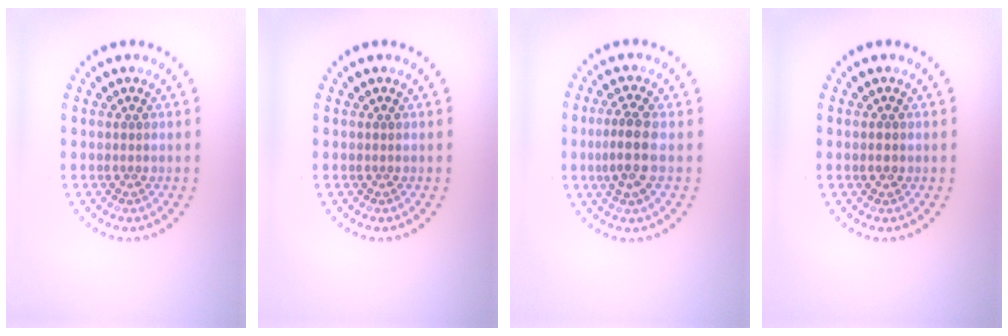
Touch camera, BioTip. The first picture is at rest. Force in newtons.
{"total": 0.0}
{"total": 3.0, "press": 2.7, "slide": 1.2}
{"total": 1.3, "press": 1.3, "slide": 0.1}